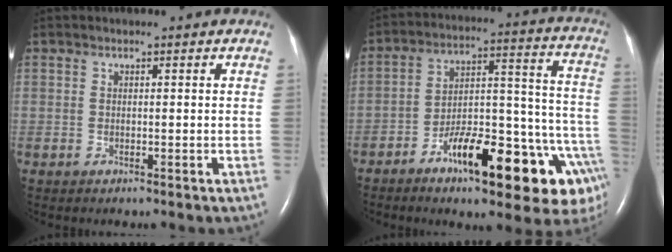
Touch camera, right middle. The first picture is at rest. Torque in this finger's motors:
{"motor_torque": [1.22, -0.92, 0.46, 0.19]}